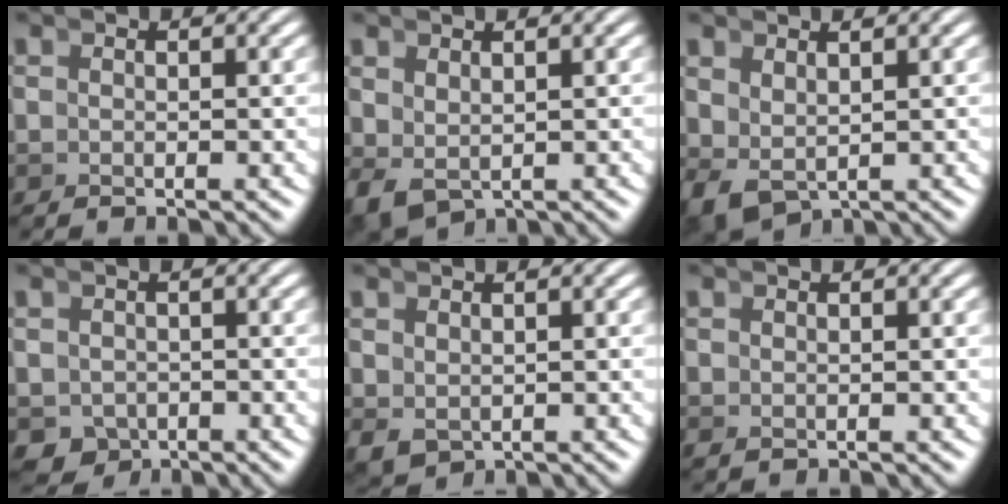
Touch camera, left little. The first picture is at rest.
{"total": 3.1, "force": [-0.9, 2.4, 1.8], "torque": [-0.048, -0.022, 0.004]}
{"total": 4.4, "force": [-1.4, 3.5, 2.3], "torque": [-0.065, -0.029, -0.002]}
{"total": 6.1, "force": [-2.6, 5.1, 2.1], "torque": [-0.048, -0.033, -0.037]}
{"total": 1.8, "force": [-0.2, 1.5, 1.0], "torque": [-0.024, -0.015, 0.014]}
{"total": 0.0}